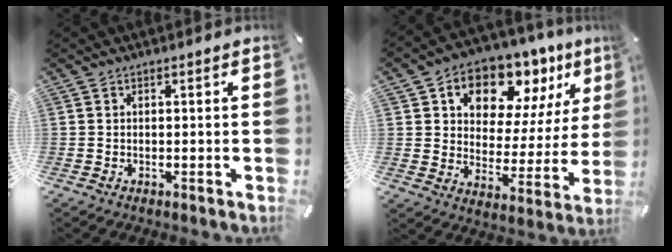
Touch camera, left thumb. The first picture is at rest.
{"total": 13.2, "force": [9.3, 8.1, 4.8], "torque": [-0.076, -0.078, 0.166]}